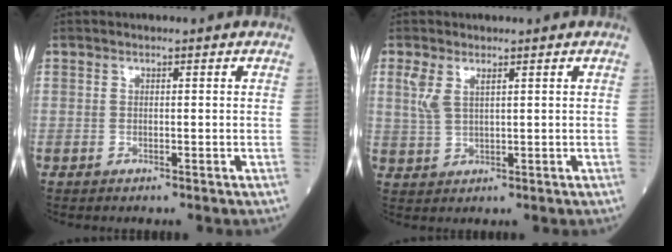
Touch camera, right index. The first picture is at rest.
{"total": 3.1, "force": [1.6, 1.1, 2.4], "torque": [-0.066, 0.013, 0.045]}